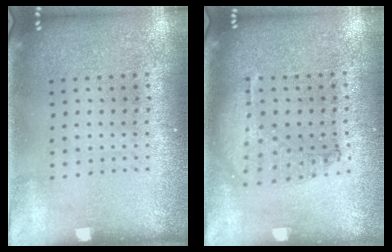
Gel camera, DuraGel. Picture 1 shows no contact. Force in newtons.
{"total": 1.0, "press": 1.0, "slide": 0.3}